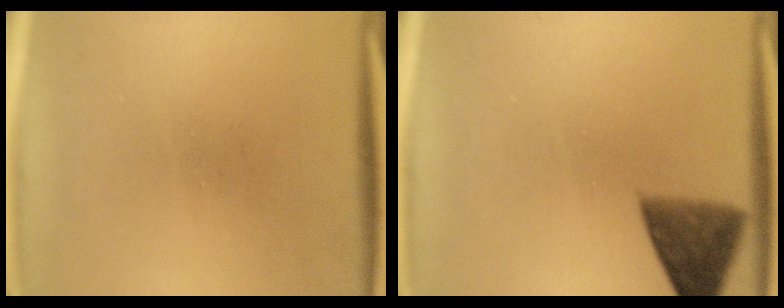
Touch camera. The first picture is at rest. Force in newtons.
{"total": 7.4}